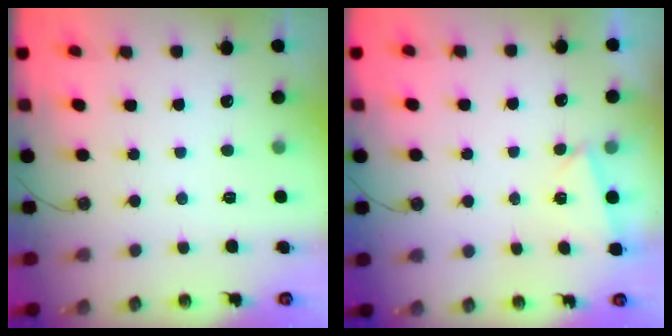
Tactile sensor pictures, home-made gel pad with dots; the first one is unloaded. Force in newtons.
{"total": 2.6, "press": 1.3, "slide": 2.3}